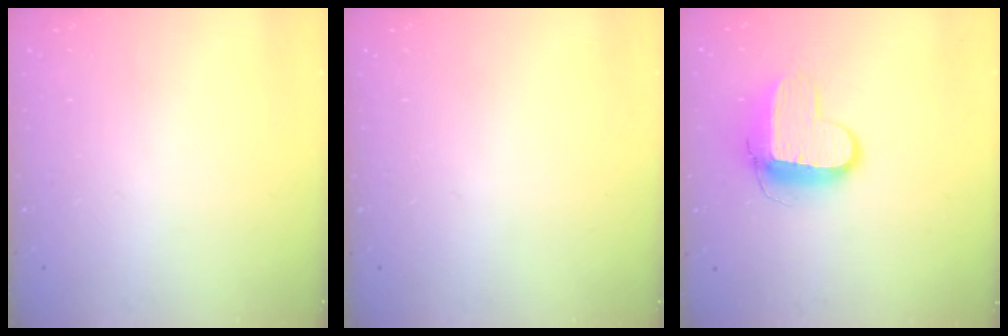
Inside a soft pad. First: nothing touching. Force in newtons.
{"total": 0.0}
{"total": 10.3, "press": 10.2, "slide": 1.0}